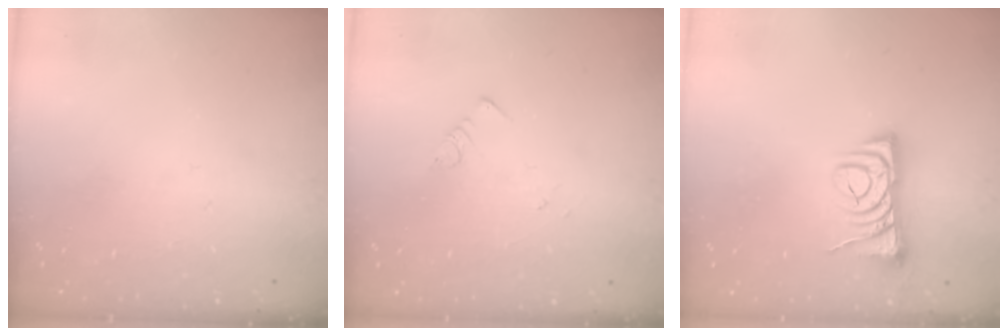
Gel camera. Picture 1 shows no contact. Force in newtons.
{"total": 1.9, "press": 1.9, "slide": 0.2}
{"total": 9.8, "press": 9.7, "slide": 1.1}